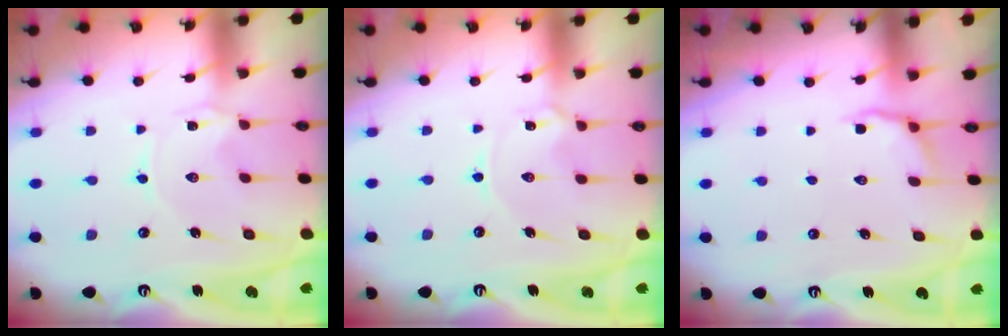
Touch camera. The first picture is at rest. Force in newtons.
{"total": 1.5, "press": 1.5, "slide": 0.0}
{"total": 2.6, "press": 1.4, "slide": 2.2}